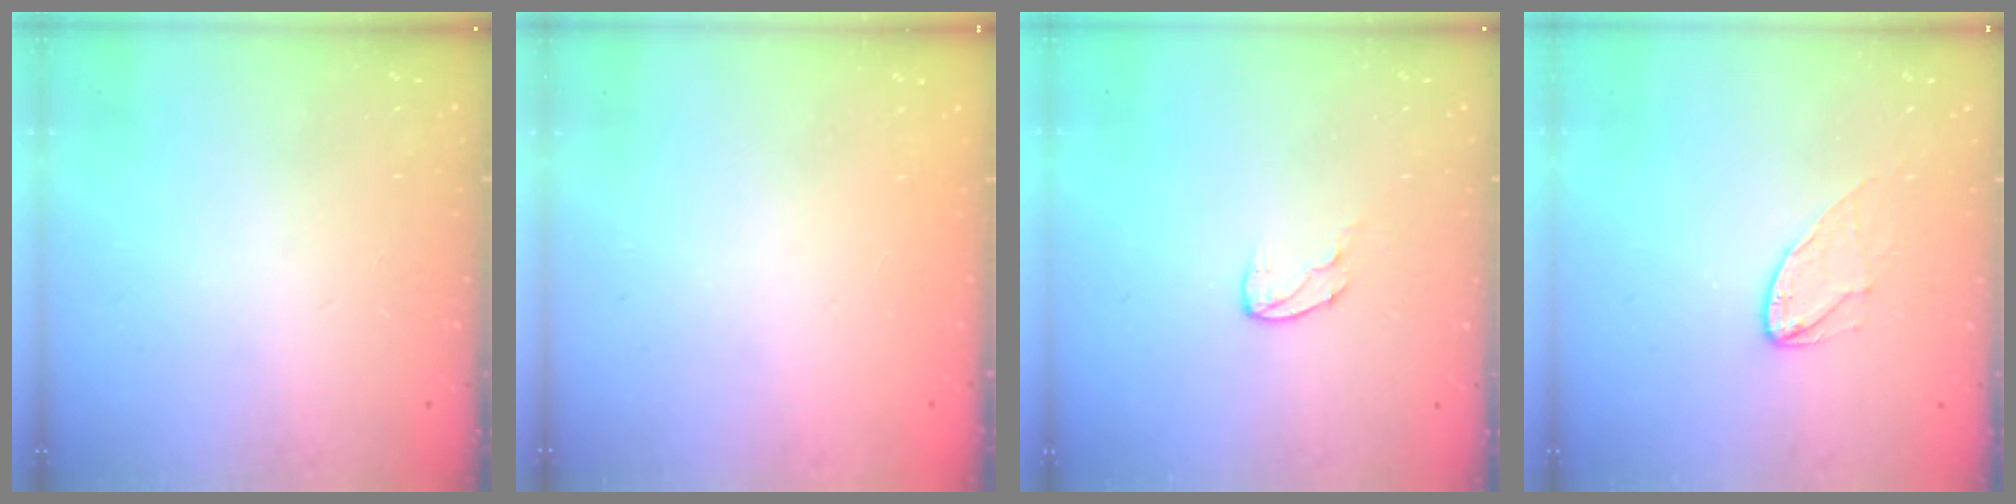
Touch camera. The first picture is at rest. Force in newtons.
{"total": 0.0}
{"total": 4.6, "press": 4.6, "slide": 0.5}
{"total": 6.9, "press": 6.9, "slide": 0.4}